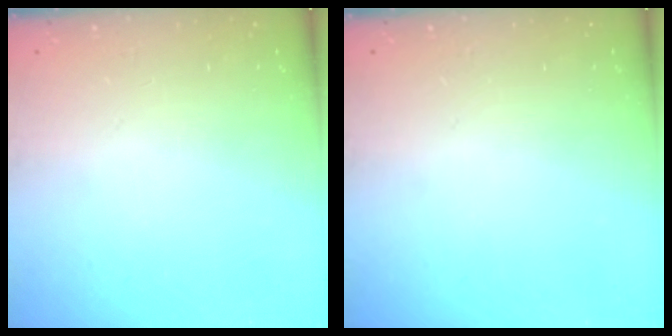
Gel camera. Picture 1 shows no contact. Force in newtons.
{"total": 0.0}